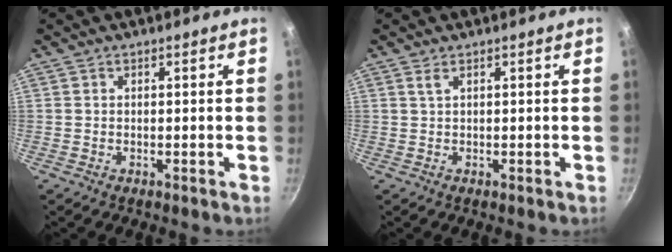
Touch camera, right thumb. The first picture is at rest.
{"total": 0.7, "force": [0.3, 0.0, 0.7], "torque": [-0.013, 0.001, 0.006]}